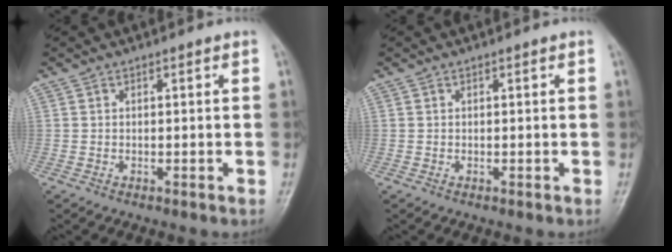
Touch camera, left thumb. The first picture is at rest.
{"total": 0.0}